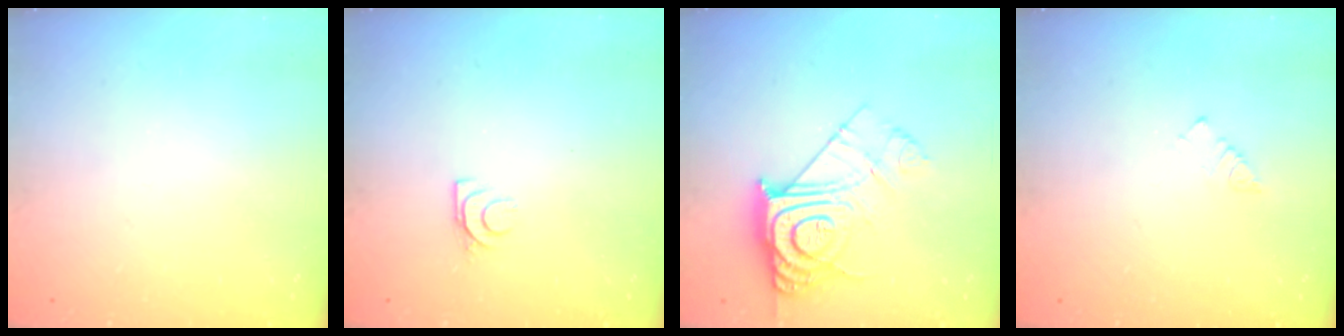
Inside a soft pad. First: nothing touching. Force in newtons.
{"total": 6.5, "press": 6.5, "slide": 0.7}
{"total": 15.3, "press": 15.2, "slide": 1.1}
{"total": 2.3, "press": 2.3, "slide": 0.4}